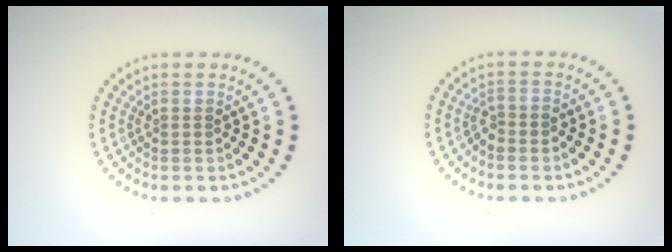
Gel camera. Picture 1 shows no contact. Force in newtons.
{"total": 1.3, "press": 1.0, "slide": 0.7}